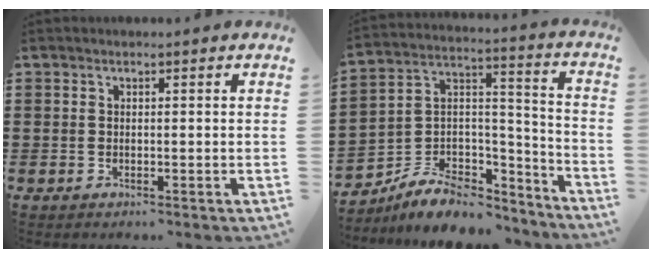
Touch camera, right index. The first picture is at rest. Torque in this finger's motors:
{"motor_torque": [-1.09, 1.04, -1.06, -0.21]}